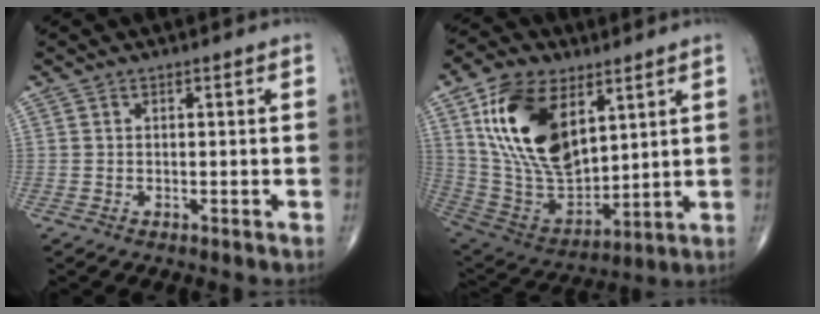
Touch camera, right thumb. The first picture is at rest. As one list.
[{"total": 22.2, "force": [8.4, 12.5, 16.4], "torque": [-0.284, -0.037, 0.166]}]